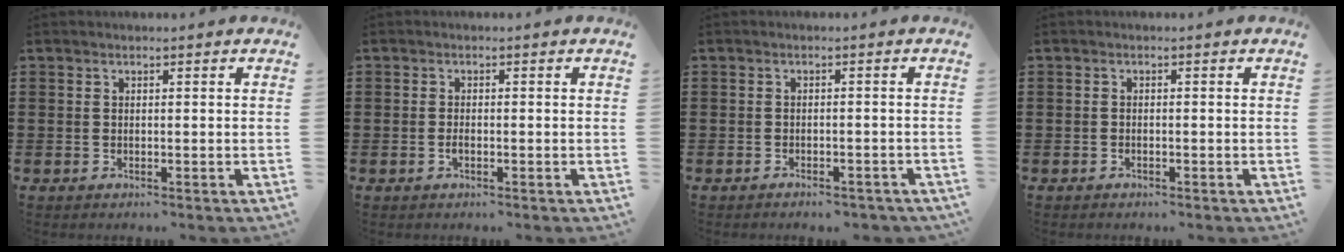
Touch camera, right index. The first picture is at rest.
{"total": 0.8, "force": [-0.4, 0.3, 0.7], "torque": [-0.013, -0.003, -0.006]}
{"total": 1.6, "force": [-1.6, 0.2, 0.2], "torque": [-0.008, 0.001, -0.033]}
{"total": 0.6, "force": [-0.6, 0.3, 0.1], "torque": [-0.003, -0.001, -0.012]}